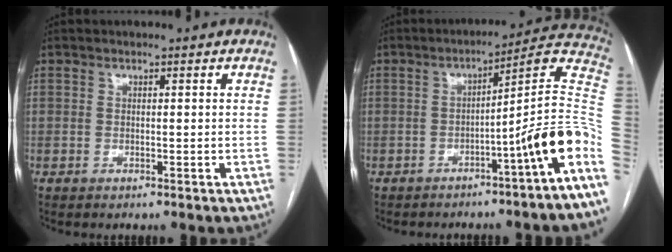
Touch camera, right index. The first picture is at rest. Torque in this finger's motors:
{"motor_torque": [1.31, -0.84, 0.45, 0.13]}